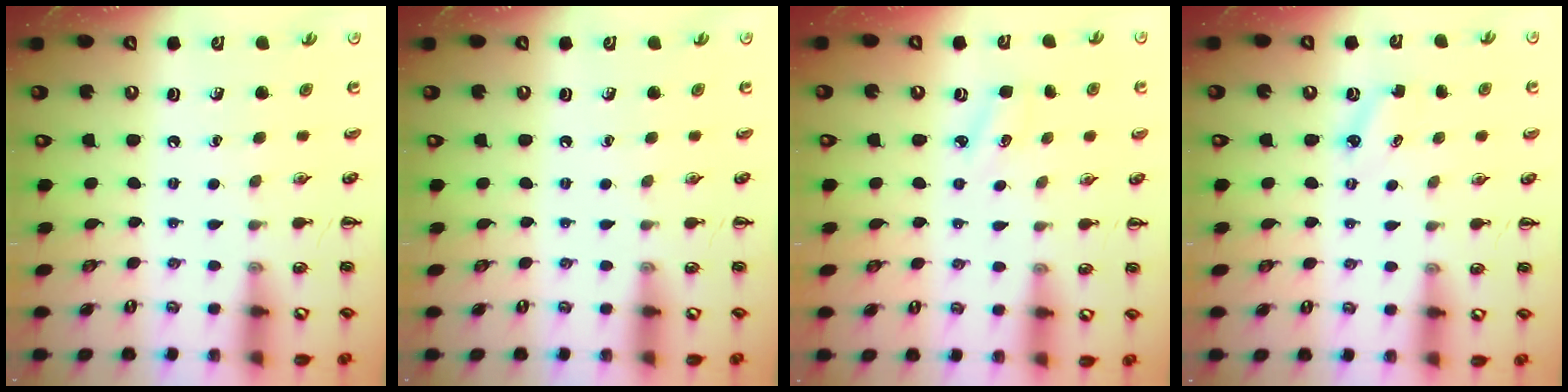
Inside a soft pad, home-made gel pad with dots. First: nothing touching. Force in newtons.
{"total": 0.0}
{"total": 3.7, "press": 3.6, "slide": 0.9}
{"total": 3.2, "press": 3.0, "slide": 0.9}